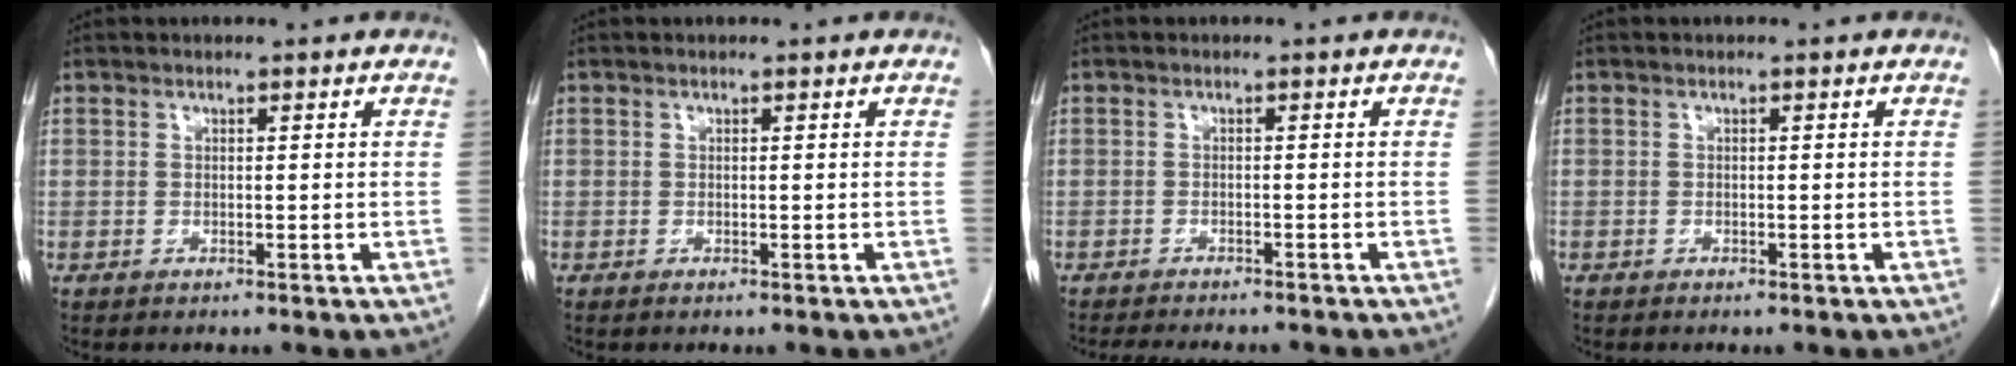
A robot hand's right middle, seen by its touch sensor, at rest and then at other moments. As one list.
[{"total": 0.0}, {"total": 8.3, "force": [-7.6, 1.4, 3.2], "torque": [-0.047, -0.012, -0.100]}, {"total": 0.0}]